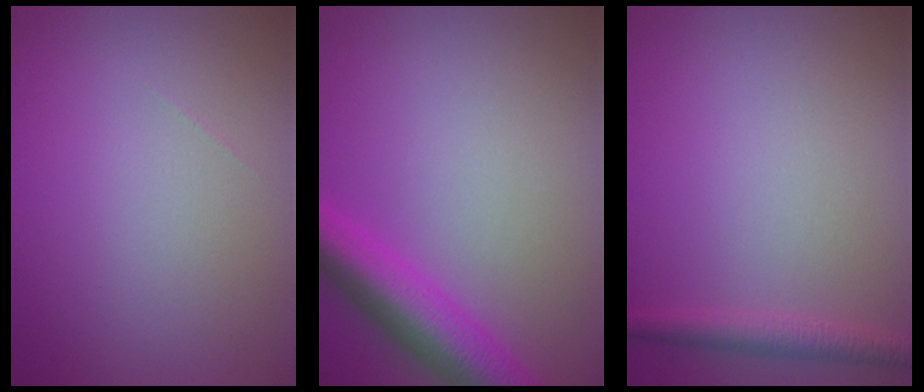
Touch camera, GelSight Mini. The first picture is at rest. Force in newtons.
{"total": 5.7, "press": 5.7, "slide": 0.2}
{"total": 1.9, "press": 1.9, "slide": 0.1}